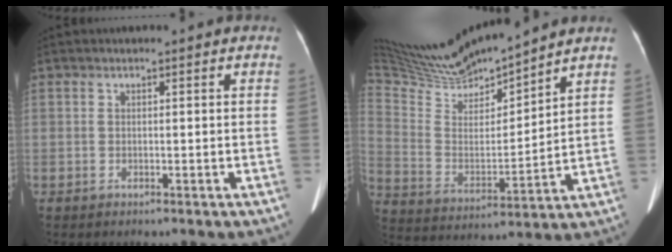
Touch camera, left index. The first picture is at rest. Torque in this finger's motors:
{"motor_torque": [-0.73, -1.41, -0.01, 0.00]}